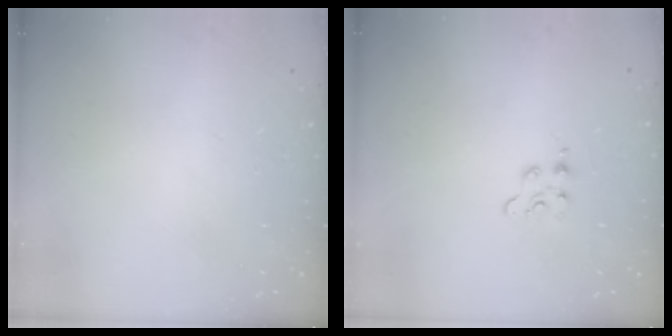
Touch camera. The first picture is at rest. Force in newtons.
{"total": 2.2, "press": 2.2, "slide": 0.5}